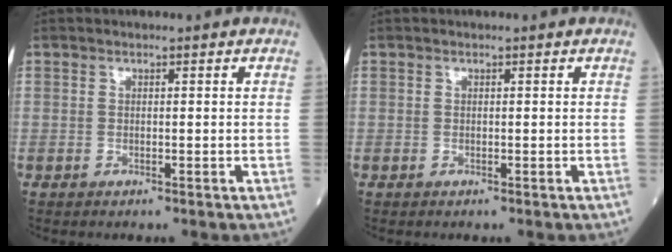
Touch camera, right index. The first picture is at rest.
{"total": 0.0}